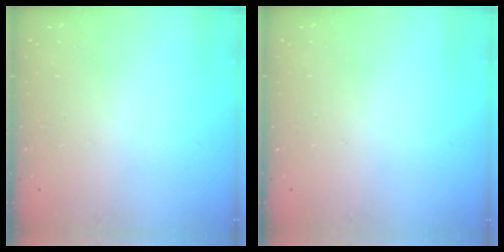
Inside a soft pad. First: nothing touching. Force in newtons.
{"total": 0.0}